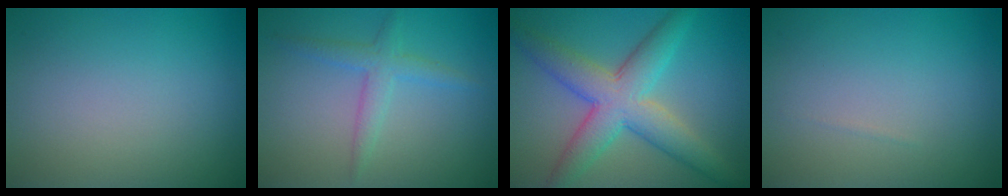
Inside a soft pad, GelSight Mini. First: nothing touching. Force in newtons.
{"total": 2.2, "press": 2.2, "slide": 0.1}
{"total": 6.8, "press": 6.8, "slide": 0.2}
{"total": 0.0}